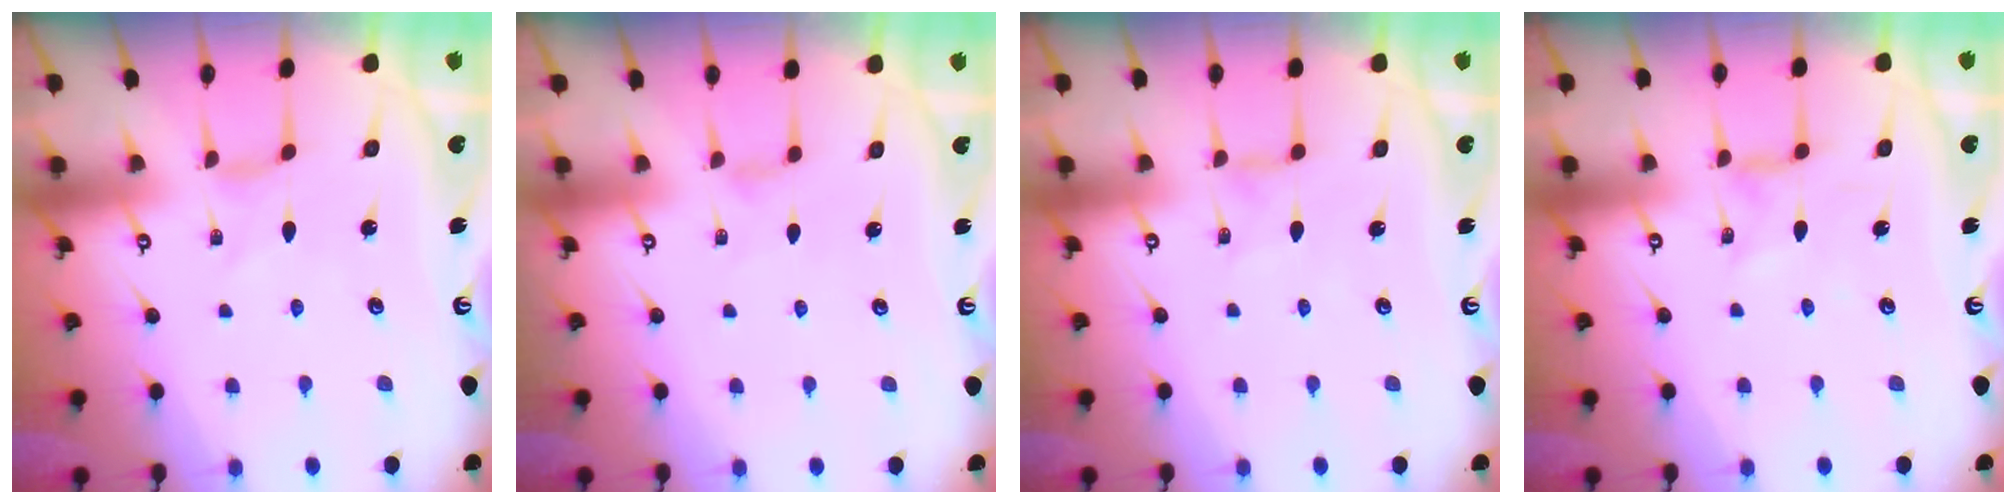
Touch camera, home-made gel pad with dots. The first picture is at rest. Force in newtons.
{"total": 2.3, "press": 2.2, "slide": 0.5}
{"total": 0.7, "press": 0.7, "slide": 0.0}
{"total": 1.3, "press": 1.3, "slide": 0.2}